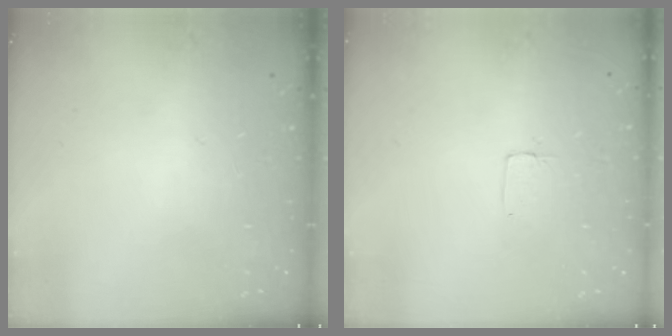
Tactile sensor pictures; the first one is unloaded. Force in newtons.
{"total": 2.0, "press": 2.0, "slide": 0.0}